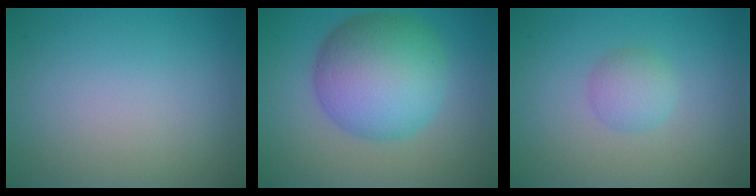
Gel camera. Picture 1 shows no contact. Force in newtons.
{"total": 9.4, "press": 9.4, "slide": 0.1}
{"total": 2.1, "press": 2.1, "slide": 0.1}